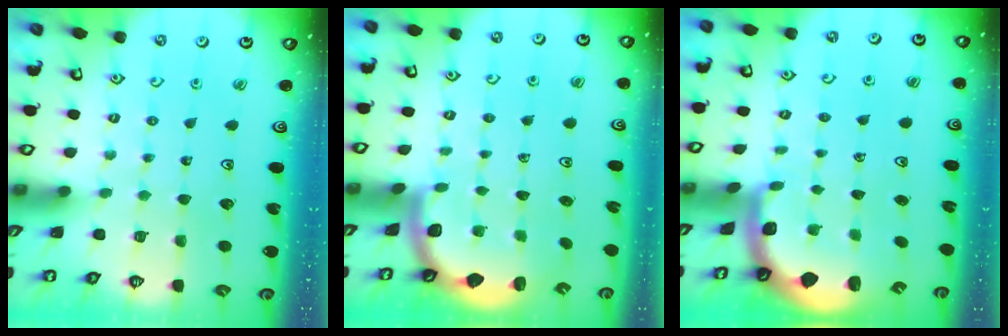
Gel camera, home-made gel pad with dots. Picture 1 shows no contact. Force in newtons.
{"total": 1.6, "press": 1.6, "slide": 0.1}
{"total": 1.3, "press": 1.3, "slide": 0.3}